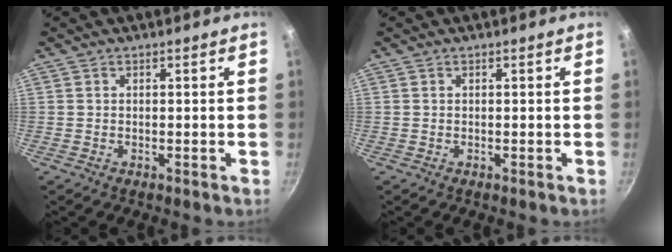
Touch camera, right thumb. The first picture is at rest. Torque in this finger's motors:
{"motor_torque": [0.00, 0.00, 0.01, 0.01, 0.00]}